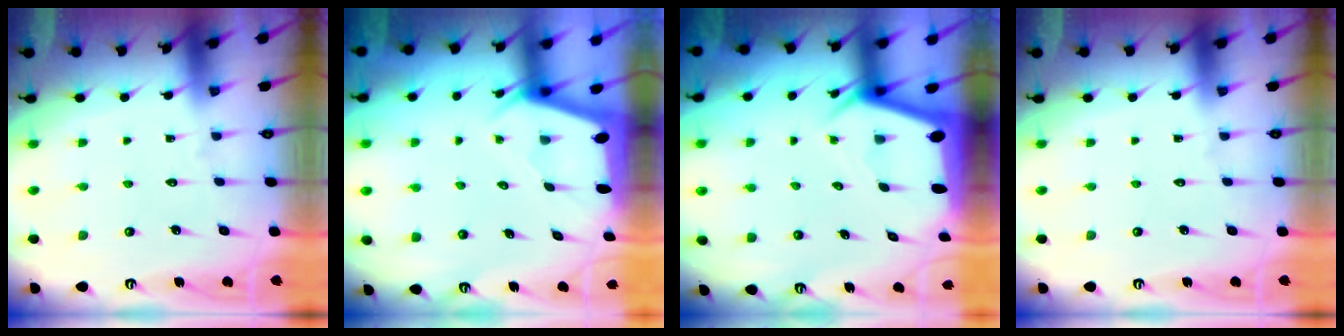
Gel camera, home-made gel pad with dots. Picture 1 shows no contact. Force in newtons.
{"total": 2.1, "press": 2.0, "slide": 0.3}
{"total": 3.0, "press": 2.9, "slide": 0.4}
{"total": 0.0}